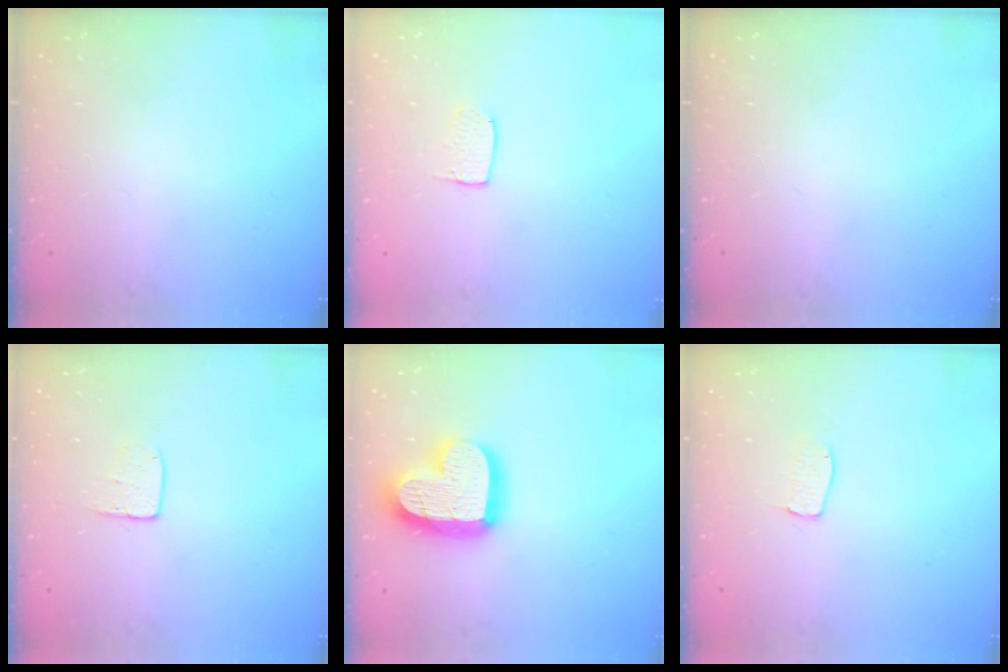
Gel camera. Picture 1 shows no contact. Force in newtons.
{"total": 4.2, "press": 4.2, "slide": 0.3}
{"total": 0.0}
{"total": 5.4, "press": 5.4, "slide": 0.4}
{"total": 20.3, "press": 20.2, "slide": 1.7}
{"total": 3.3, "press": 3.3, "slide": 0.2}